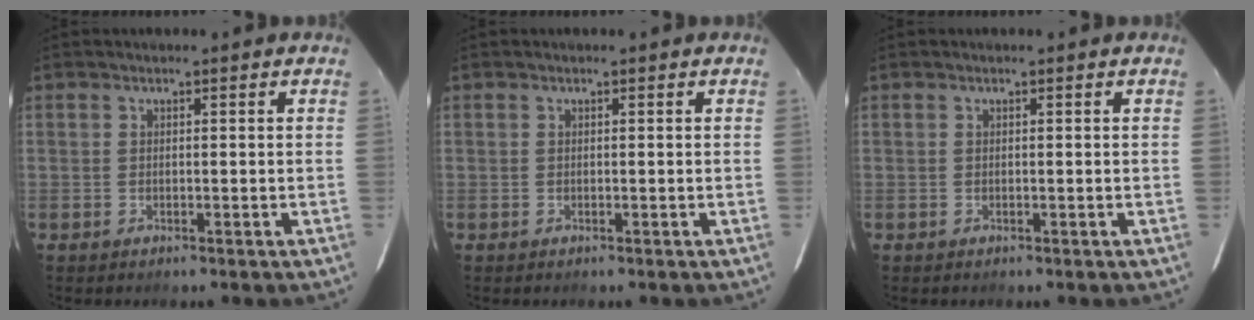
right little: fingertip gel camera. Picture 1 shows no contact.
{"total": 0.0}
{"total": 0.0}